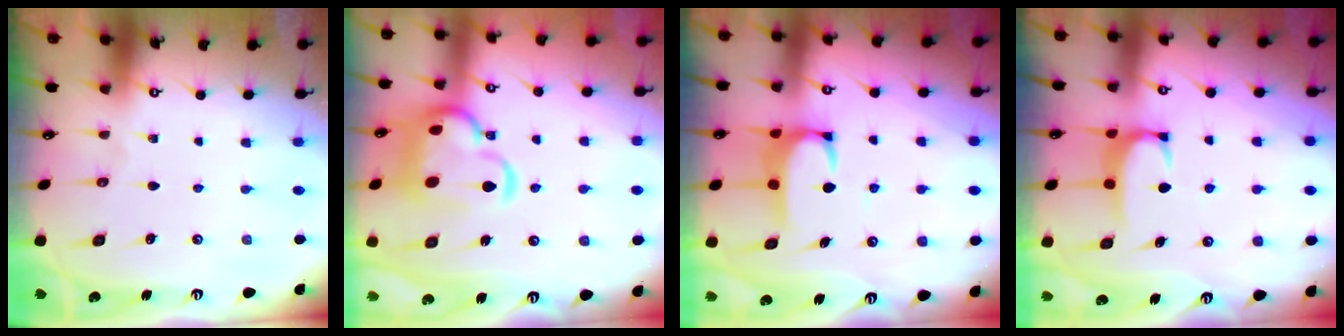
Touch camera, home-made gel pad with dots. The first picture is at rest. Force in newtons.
{"total": 11.2, "press": 11.1, "slide": 2.0}
{"total": 3.5, "press": 3.4, "slide": 0.5}
{"total": 1.8, "press": 1.7, "slide": 0.5}